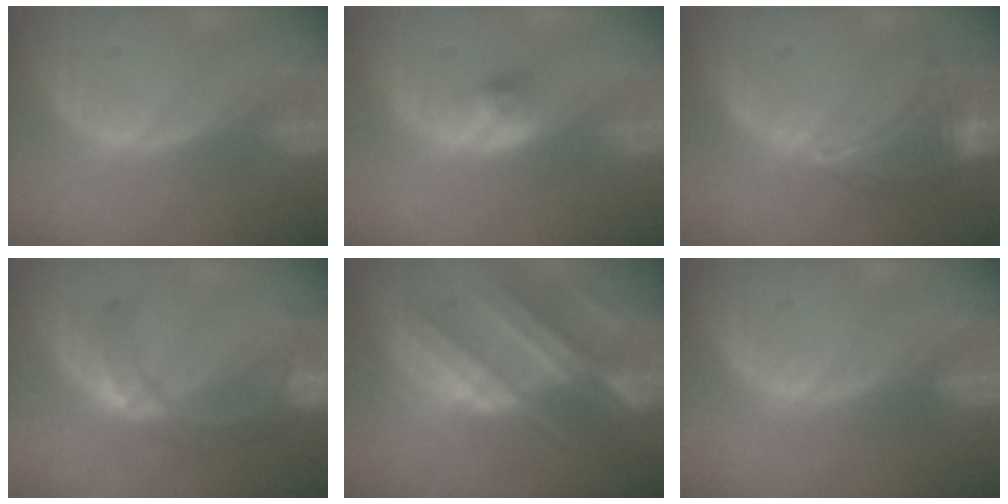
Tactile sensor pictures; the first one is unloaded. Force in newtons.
{"total": 2.3, "press": 2.2, "slide": 0.7}
{"total": 8.0, "press": 7.1, "slide": 3.8}
{"total": 7.2, "press": 7.1, "slide": 1.1}
{"total": 10.6, "press": 9.4, "slide": 4.8}
{"total": 1.0, "press": 0.9, "slide": 0.3}